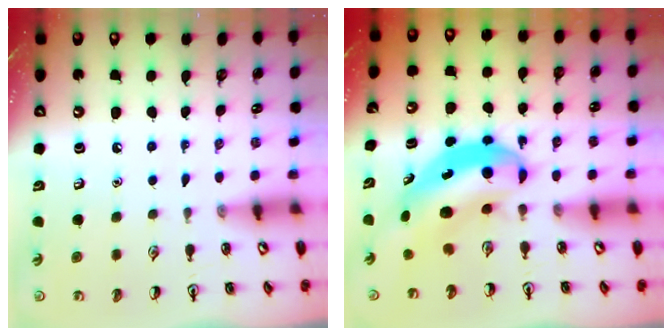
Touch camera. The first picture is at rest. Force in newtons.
{"total": 7.0, "press": 6.7, "slide": 1.8}